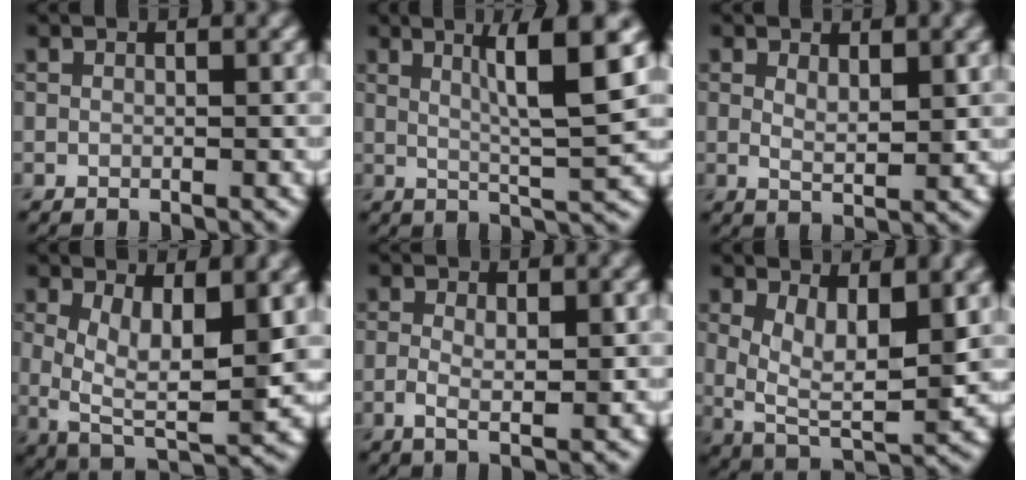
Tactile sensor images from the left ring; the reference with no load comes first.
{"total": 6.5, "force": [2.2, 0.7, 6.1], "torque": [-0.092, 0.003, 0.038]}
{"total": 1.9, "force": [0.9, 0.6, 1.6], "torque": [-0.030, -0.005, 0.017]}
{"total": 7.8, "force": [1.4, 3.3, 6.9], "torque": [-0.130, -0.015, 0.027]}
{"total": 2.8, "force": [-0.1, 0.9, 2.7], "torque": [-0.048, -0.003, -0.002]}
{"total": 6.9, "force": [1.8, 3.1, 5.8], "torque": [-0.115, -0.017, 0.036]}